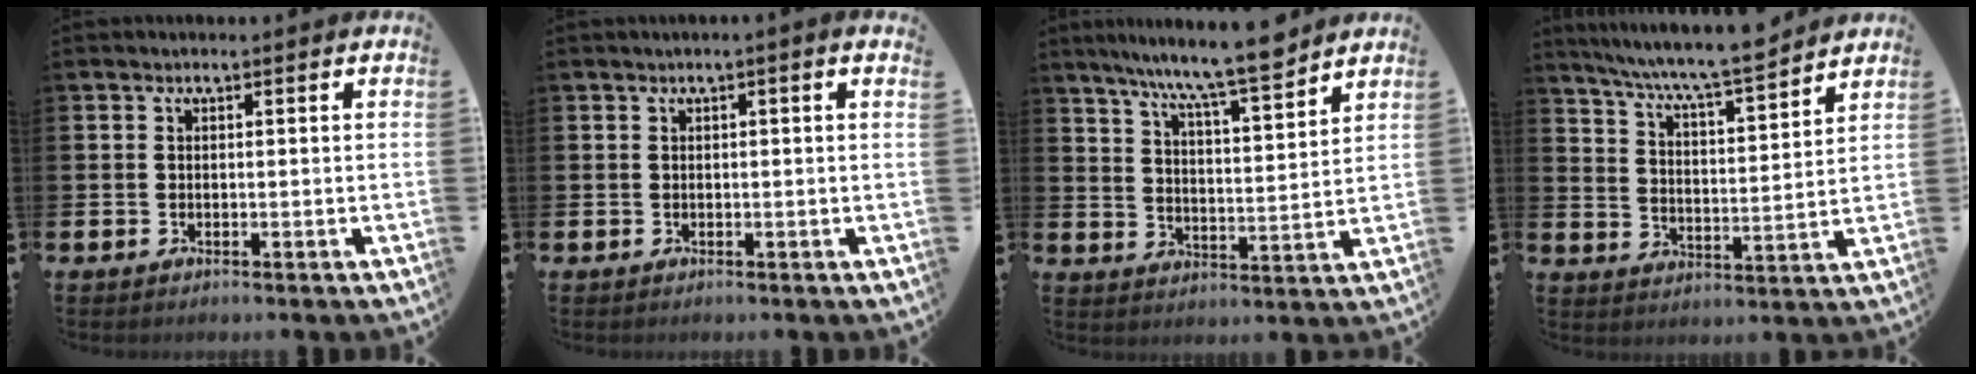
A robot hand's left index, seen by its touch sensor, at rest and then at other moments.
{"total": 0.6, "force": [0.0, -0.2, 0.6], "torque": [-0.014, 0.000, 0.001]}
{"total": 9.2, "force": [8.5, 0.1, 3.6], "torque": [-0.085, -0.053, 0.146]}
{"total": 7.4, "force": [7.0, -0.1, 2.4], "torque": [-0.076, -0.053, 0.121]}